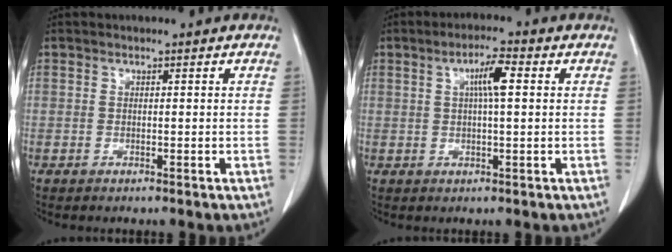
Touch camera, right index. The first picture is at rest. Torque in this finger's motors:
{"motor_torque": [0.83, 0.01, 0.16, 0.06]}